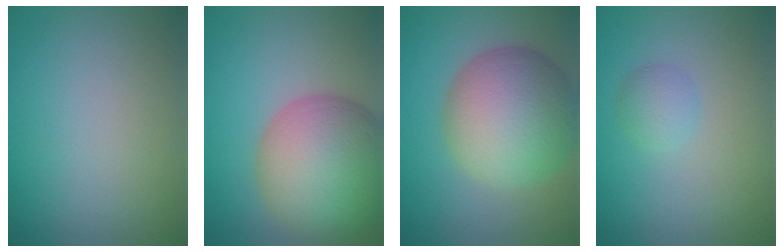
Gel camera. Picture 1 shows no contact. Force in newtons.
{"total": 11.2, "press": 11.2, "slide": 0.6}
{"total": 10.7, "press": 10.7, "slide": 0.1}
{"total": 1.6, "press": 1.6, "slide": 0.0}